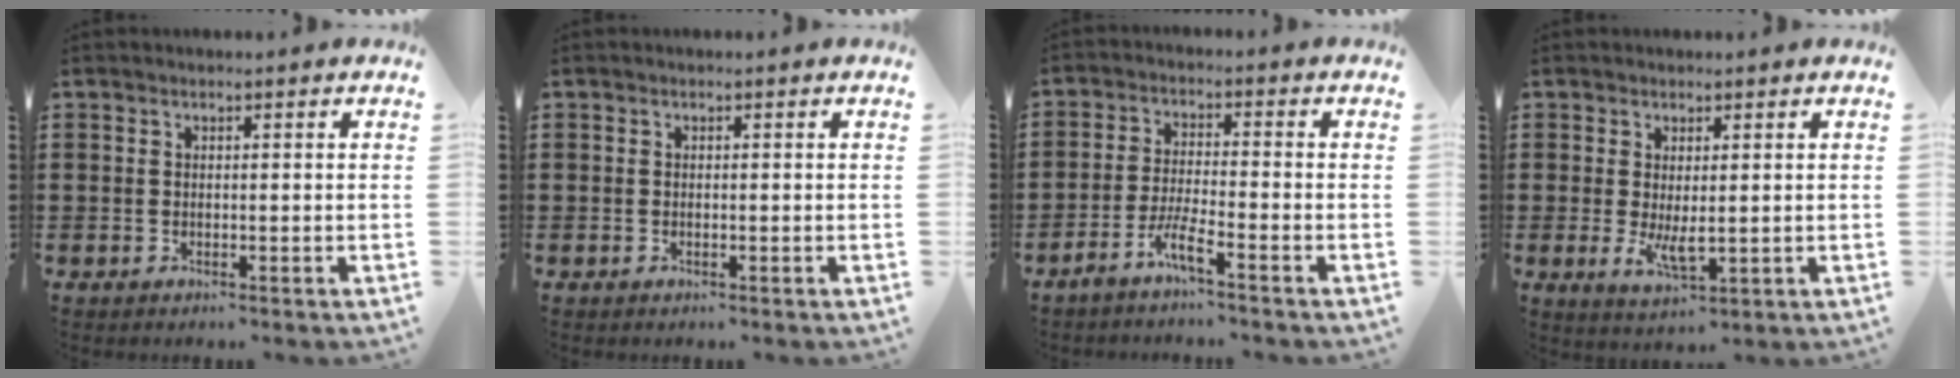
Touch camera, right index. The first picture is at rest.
{"total": 0.0}
{"total": 4.5, "force": [-3.3, 0.0, 3.0], "torque": [-0.074, -0.010, -0.066]}
{"total": 3.9, "force": [0.1, 1.5, 3.6], "torque": [-0.065, -0.007, 0.000]}